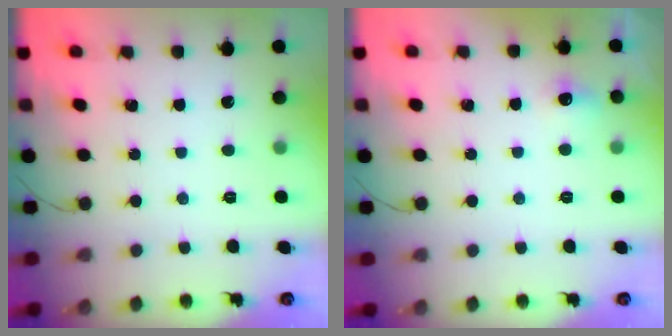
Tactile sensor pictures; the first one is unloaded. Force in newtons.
{"total": 4.6, "press": 4.3, "slide": 1.7}